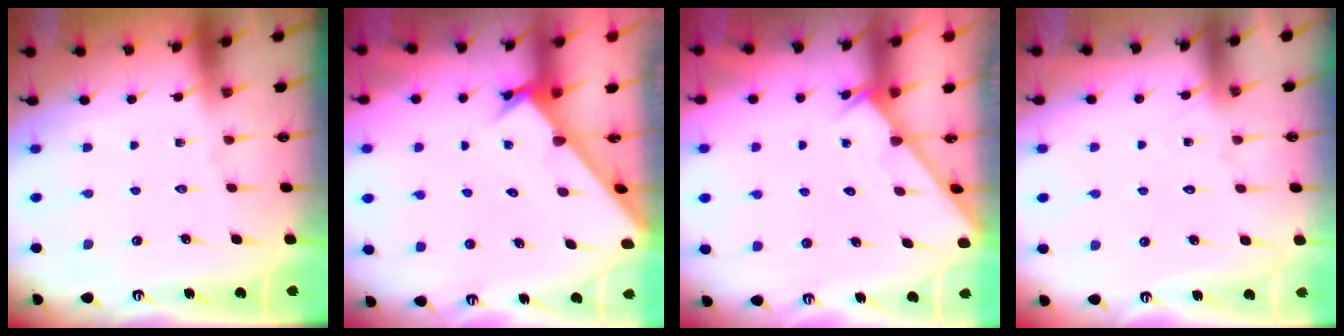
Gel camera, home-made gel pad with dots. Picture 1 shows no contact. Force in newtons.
{"total": 2.6, "press": 2.6, "slide": 0.3}
{"total": 2.9, "press": 2.9, "slide": 0.3}
{"total": 8.0, "press": 7.9, "slide": 0.5}